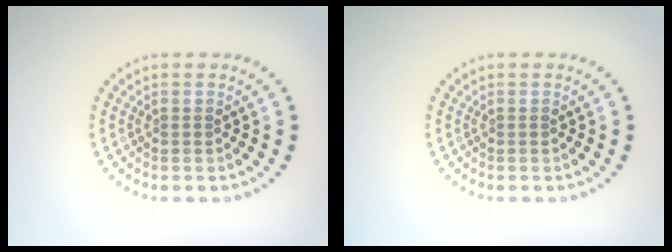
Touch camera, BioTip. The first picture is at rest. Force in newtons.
{"total": 0.0}